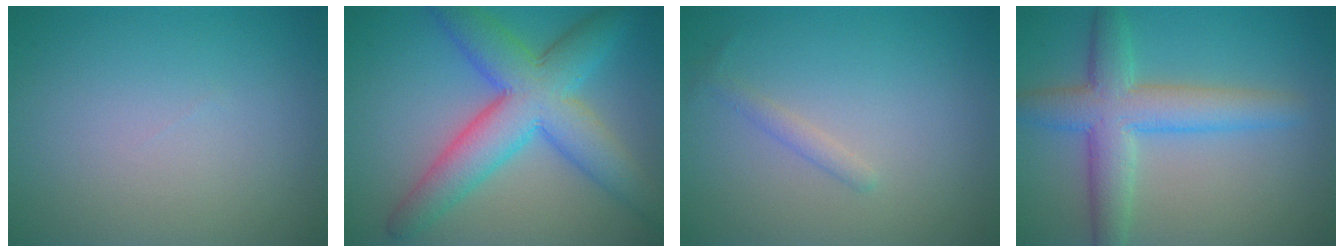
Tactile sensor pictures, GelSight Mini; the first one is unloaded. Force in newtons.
{"total": 8.7, "press": 8.7, "slide": 0.2}
{"total": 1.1, "press": 1.1, "slide": 0.1}
{"total": 5.8, "press": 5.8, "slide": 0.2}